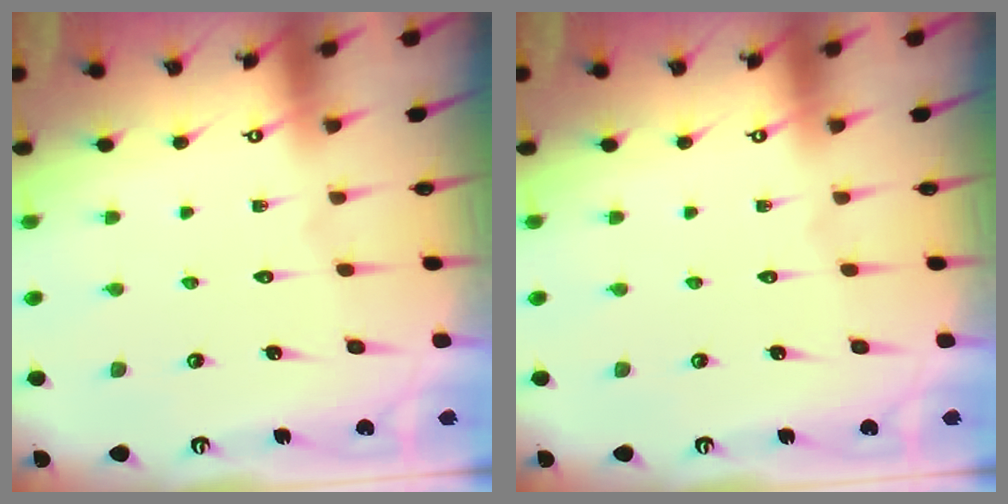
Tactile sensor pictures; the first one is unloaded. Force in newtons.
{"total": 0.0}